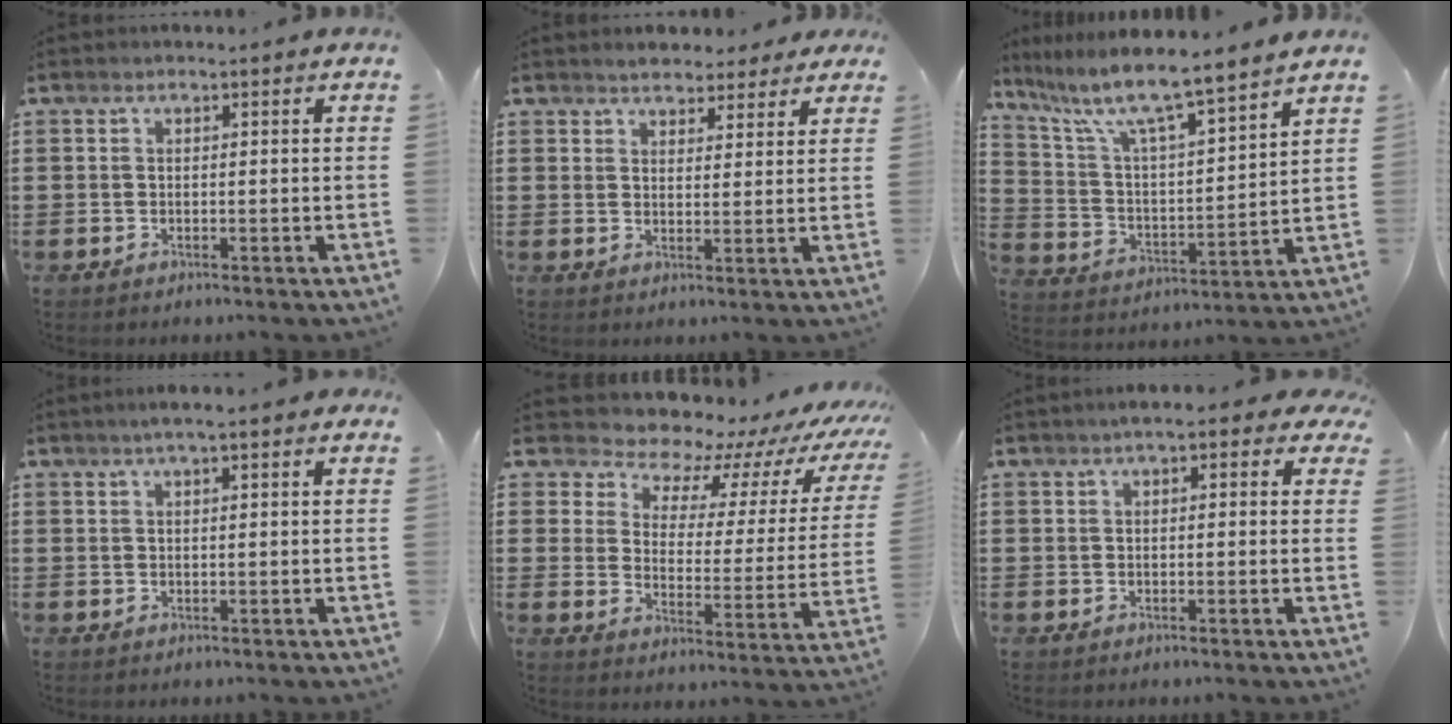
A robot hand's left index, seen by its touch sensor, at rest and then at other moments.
{"total": 3.5, "force": [3.3, 1.2, -0.2], "torque": [-0.011, -0.004, 0.064]}
{"total": 7.6, "force": [6.6, 0.3, 3.9], "torque": [-0.107, -0.052, 0.104]}
{"total": 2.5, "force": [1.7, 0.2, 1.9], "torque": [-0.039, 0.005, 0.029]}
{"total": 6.2, "force": [5.5, 2.7, 1.1], "torque": [-0.044, -0.048, 0.089]}
{"total": 2.3, "force": [1.4, 1.0, 1.6], "torque": [-0.036, 0.008, 0.022]}